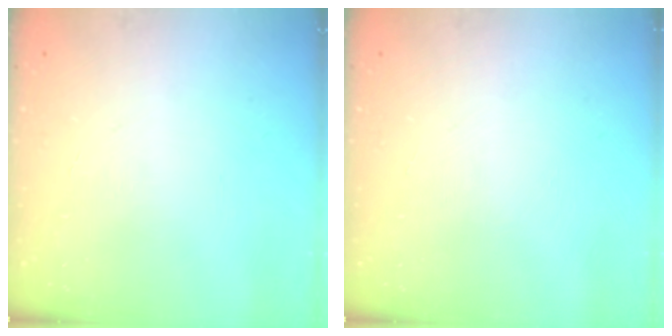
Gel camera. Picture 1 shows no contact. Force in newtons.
{"total": 0.0}